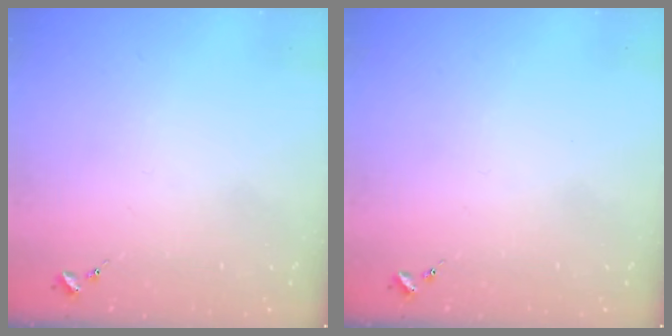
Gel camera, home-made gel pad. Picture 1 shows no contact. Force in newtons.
{"total": 0.0}